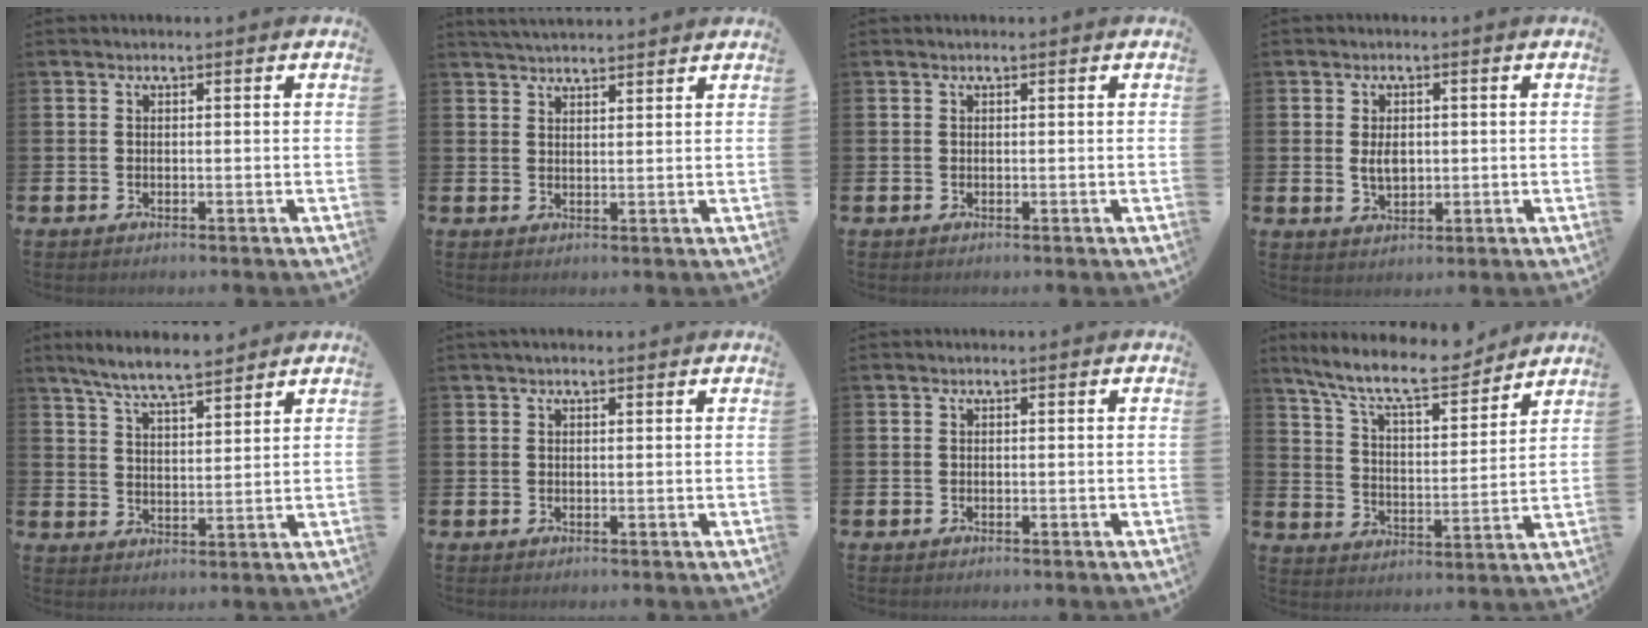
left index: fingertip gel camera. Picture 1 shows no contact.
{"total": 3.2, "force": [3.2, 0.1, 0.2], "torque": [-0.010, -0.012, 0.058]}
{"total": 0.0}
{"total": 3.0, "force": [0.4, 1.9, 2.3], "torque": [-0.031, 0.001, 0.002]}
{"total": 7.0, "force": [6.6, 0.7, 2.2], "torque": [-0.068, -0.025, 0.121]}
{"total": 1.1, "force": [1.0, 0.2, 0.6], "torque": [-0.009, 0.002, 0.016]}
{"total": 0.0}
{"total": 10.6, "force": [9.4, 2.1, 4.4], "torque": [-0.110, -0.059, 0.164]}